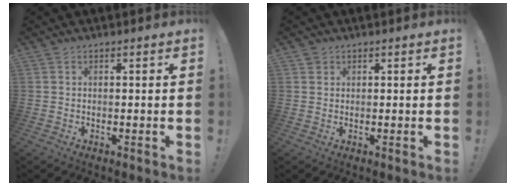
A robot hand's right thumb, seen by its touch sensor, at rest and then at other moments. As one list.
[{"total": 1.2, "force": [0.8, 0.9, 0.1], "torque": [0.004, -0.003, 0.015]}]